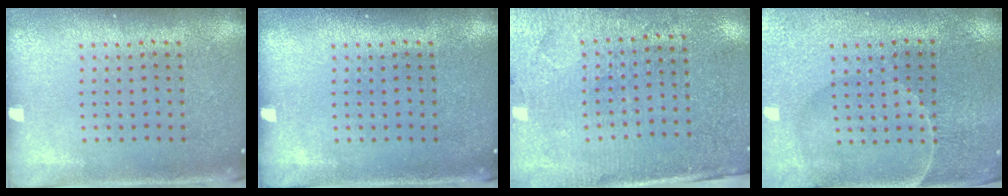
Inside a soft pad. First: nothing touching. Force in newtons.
{"total": 0.0}
{"total": 3.0, "press": 2.8, "slide": 0.9}
{"total": 0.9, "press": 0.8, "slide": 0.3}